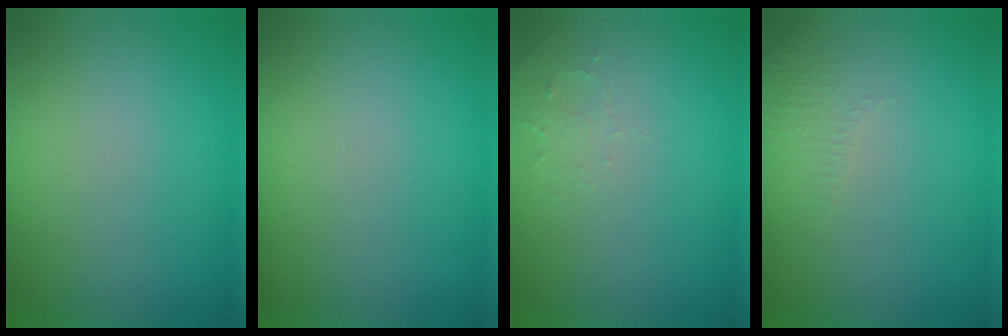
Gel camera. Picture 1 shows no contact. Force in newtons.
{"total": 0.0}
{"total": 1.2, "press": 1.2, "slide": 0.3}
{"total": 1.4, "press": 1.3, "slide": 0.4}